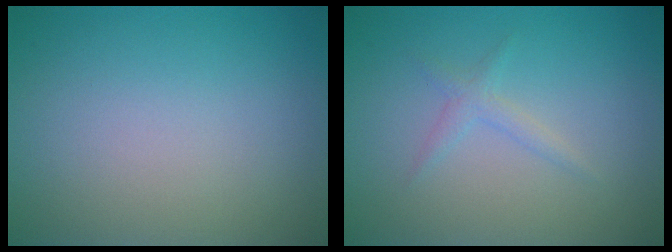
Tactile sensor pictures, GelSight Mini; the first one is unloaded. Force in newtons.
{"total": 1.2, "press": 1.2, "slide": 0.0}